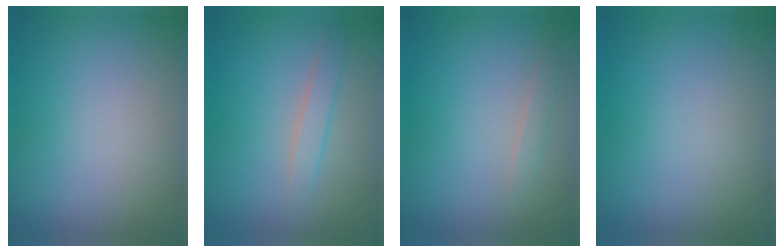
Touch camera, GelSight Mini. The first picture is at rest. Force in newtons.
{"total": 1.5, "press": 1.5, "slide": 0.0}
{"total": 0.8, "press": 0.8, "slide": 0.1}
{"total": 0.0}